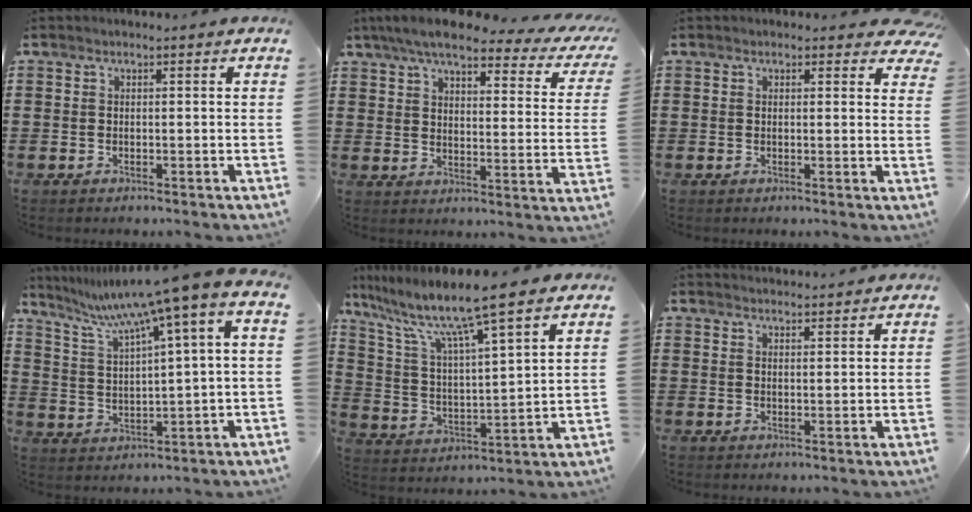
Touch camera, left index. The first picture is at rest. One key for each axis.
{"total": 7.2, "fx": 5.8, "fy": 0.8, "fz": 4.2, "tx": -0.099, "ty": -0.029, "tz": 0.095}
{"total": 1.7, "fx": 1.5, "fy": 0.6, "fz": 0.6, "tx": -0.009, "ty": 0.001, "tz": 0.026}
{"total": 7.6, "fx": 4.8, "fy": -0.3, "fz": 5.9, "tx": -0.131, "ty": -0.039, "tz": 0.076}
{"total": 9.5, "fx": 7.8, "fy": -0.4, "fz": 5.5, "tx": -0.138, "ty": -0.050, "tz": 0.125}
{"total": 1.8, "fx": 1.8, "fy": 0.1, "fz": -0.1, "tx": -0.002, "ty": -0.001, "tz": 0.036}